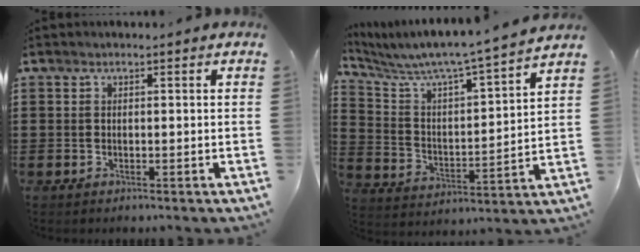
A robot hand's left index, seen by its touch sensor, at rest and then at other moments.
{"total": 6.4, "force": [5.8, -0.1, 2.7], "torque": [-0.080, -0.050, 0.089]}